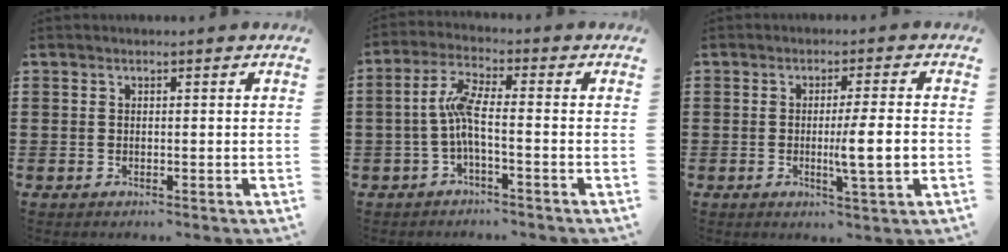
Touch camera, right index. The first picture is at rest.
{"total": 5.5, "force": [-1.2, 1.1, 5.3], "torque": [-0.120, -0.005, -0.030]}
{"total": 6.2, "force": [-0.8, 0.3, 6.1], "torque": [-0.095, -0.011, -0.017]}